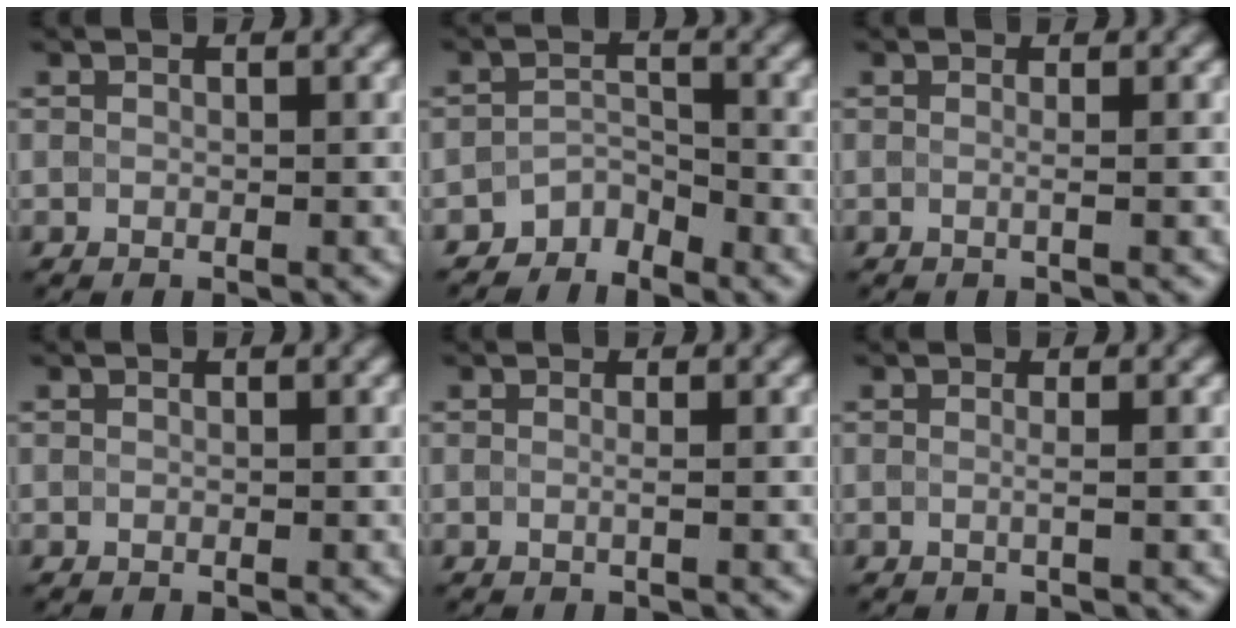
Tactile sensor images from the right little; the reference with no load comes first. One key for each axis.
{"total": 2.5, "fx": -2.3, "fy": 1.0, "fz": 0.2, "tx": 0.005, "ty": 0.009, "tz": -0.047}
{"total": 0.9, "fx": 0.0, "fy": 0.3, "fz": 0.8, "tx": -0.012, "ty": -0.004, "tz": -0.007}
{"total": 0.0}
{"total": 0.8, "fx": -0.1, "fy": 0.2, "fz": 0.8, "tx": -0.011, "ty": -0.004, "tz": -0.006}
{"total": 1.0, "fx": 0.0, "fy": 0.3, "fz": 1.0, "tx": -0.012, "ty": -0.004, "tz": -0.008}